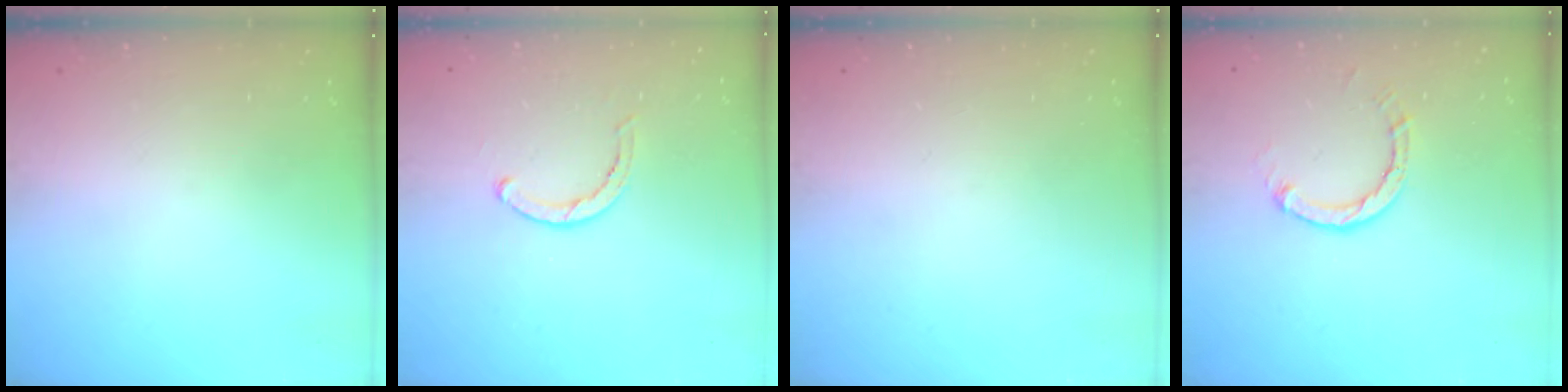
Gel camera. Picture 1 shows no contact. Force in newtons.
{"total": 2.8, "press": 2.8, "slide": 0.2}
{"total": 0.0}
{"total": 3.0, "press": 3.0, "slide": 0.3}